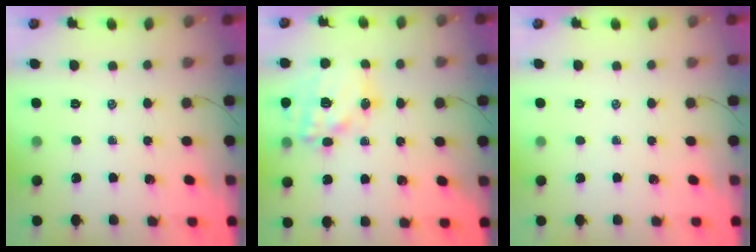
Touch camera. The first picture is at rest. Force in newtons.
{"total": 17.0, "press": 16.5, "slide": 3.9}
{"total": 0.0}